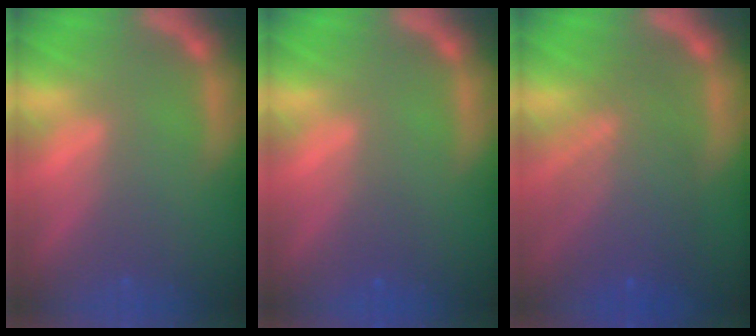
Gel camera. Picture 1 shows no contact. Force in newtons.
{"total": 1.0}
{"total": 7.1}